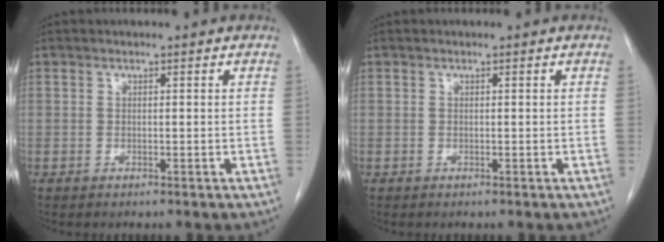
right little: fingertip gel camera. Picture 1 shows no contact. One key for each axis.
{"total": 0.0}